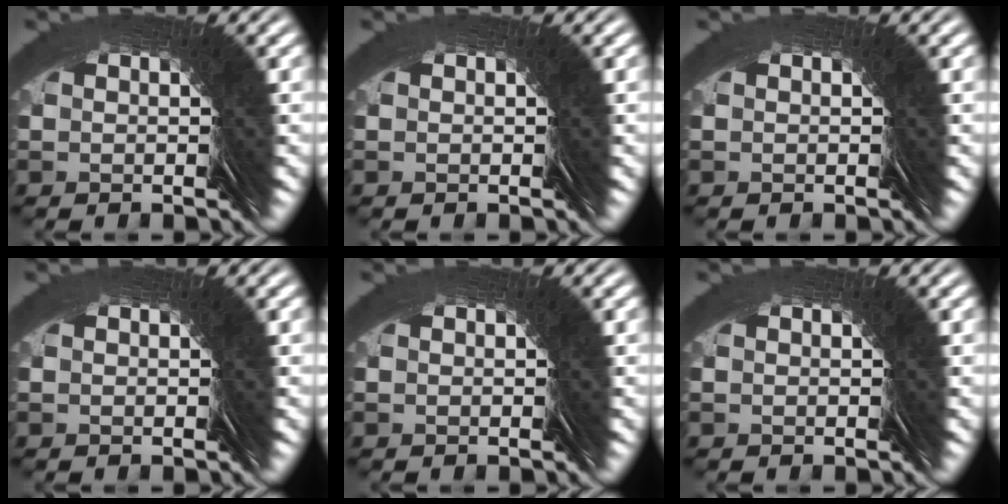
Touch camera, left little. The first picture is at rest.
{"total": 0.0}
{"total": 0.0}
{"total": 0.0}
{"total": 0.0}
{"total": 0.0}